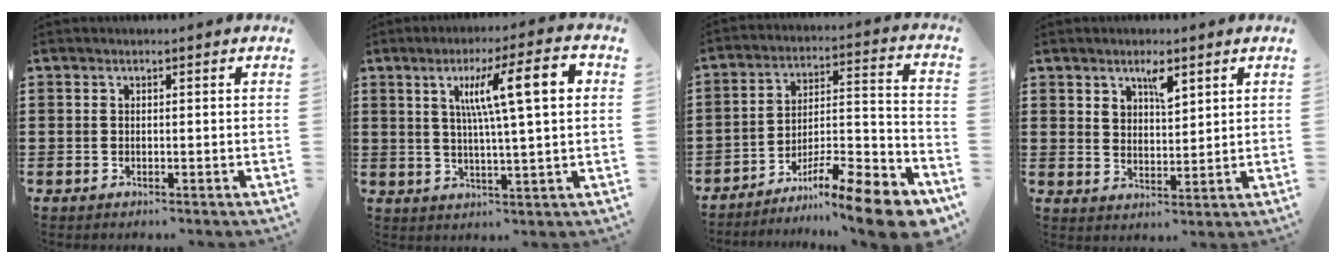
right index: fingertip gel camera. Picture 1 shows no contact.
{"total": 11.4, "force": [3.2, 1.6, 10.8], "torque": [-0.203, 0.009, 0.046]}
{"total": 11.9, "force": [-9.6, 1.5, 6.9], "torque": [-0.088, 0.029, -0.181]}
{"total": 3.8, "force": [2.6, 1.5, 2.3], "torque": [-0.035, -0.001, 0.042]}